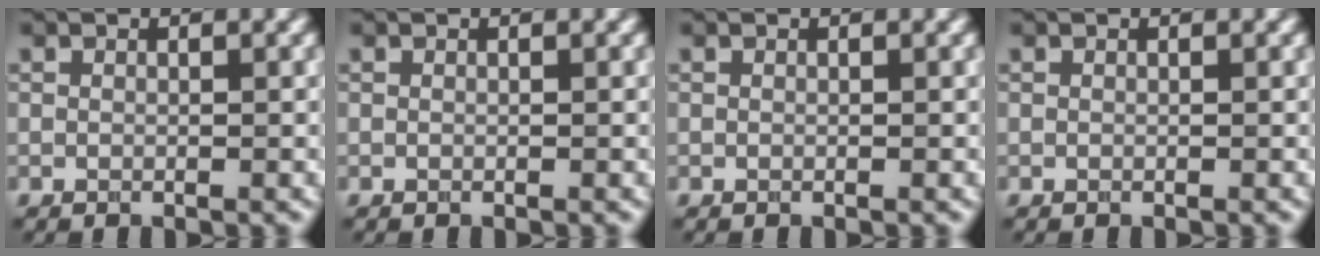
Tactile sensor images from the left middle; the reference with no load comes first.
{"total": 0.0}
{"total": 0.0}
{"total": 0.0}